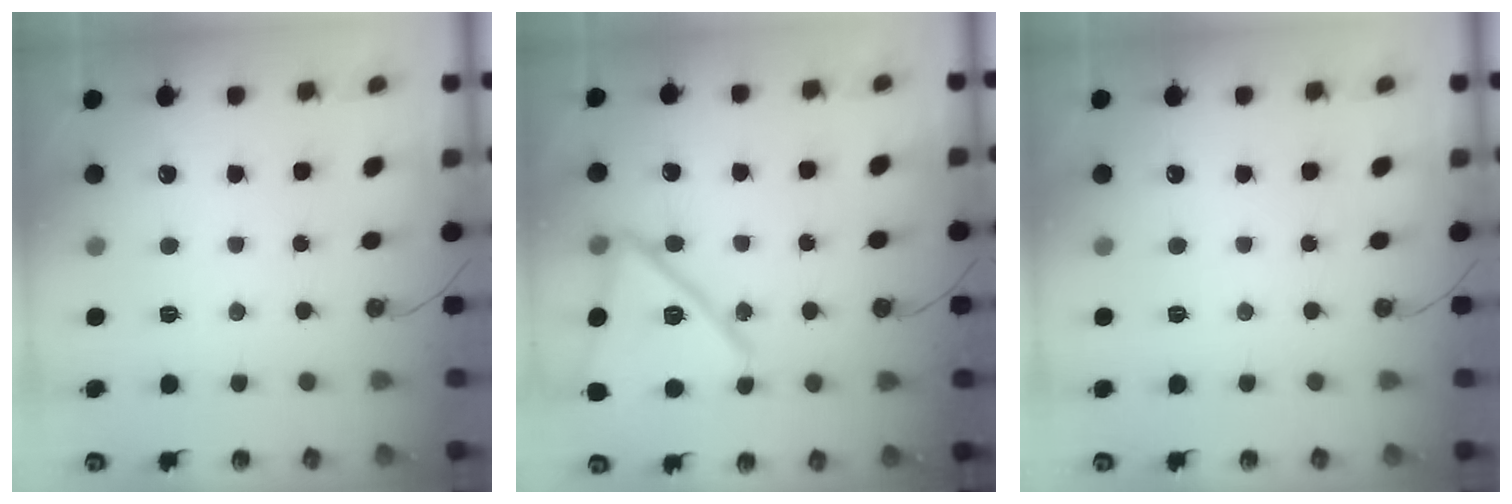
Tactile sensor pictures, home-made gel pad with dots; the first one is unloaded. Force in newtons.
{"total": 17.1, "press": 17.1, "slide": 1.6}
{"total": 0.0}